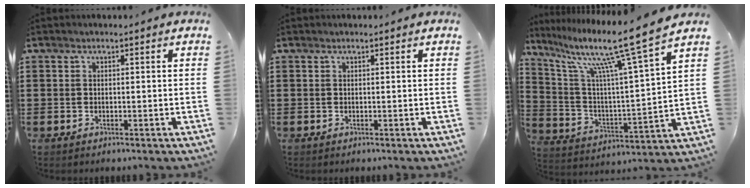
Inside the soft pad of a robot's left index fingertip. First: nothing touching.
{"total": 0.0}
{"total": 13.0, "force": [9.6, -0.1, 8.7], "torque": [-0.188, -0.067, 0.144]}